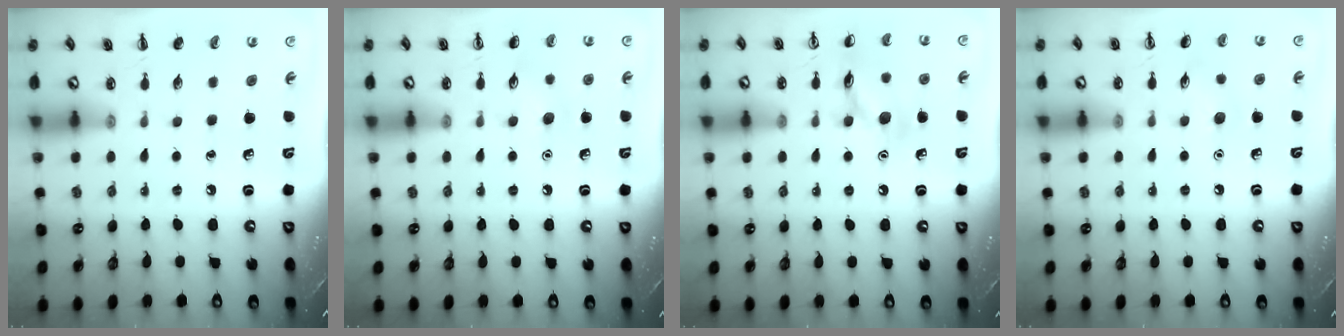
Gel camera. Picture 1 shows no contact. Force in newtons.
{"total": 7.6, "press": 7.4, "slide": 1.8}
{"total": 10.7, "press": 10.6, "slide": 0.6}
{"total": 6.6, "press": 6.3, "slide": 1.9}